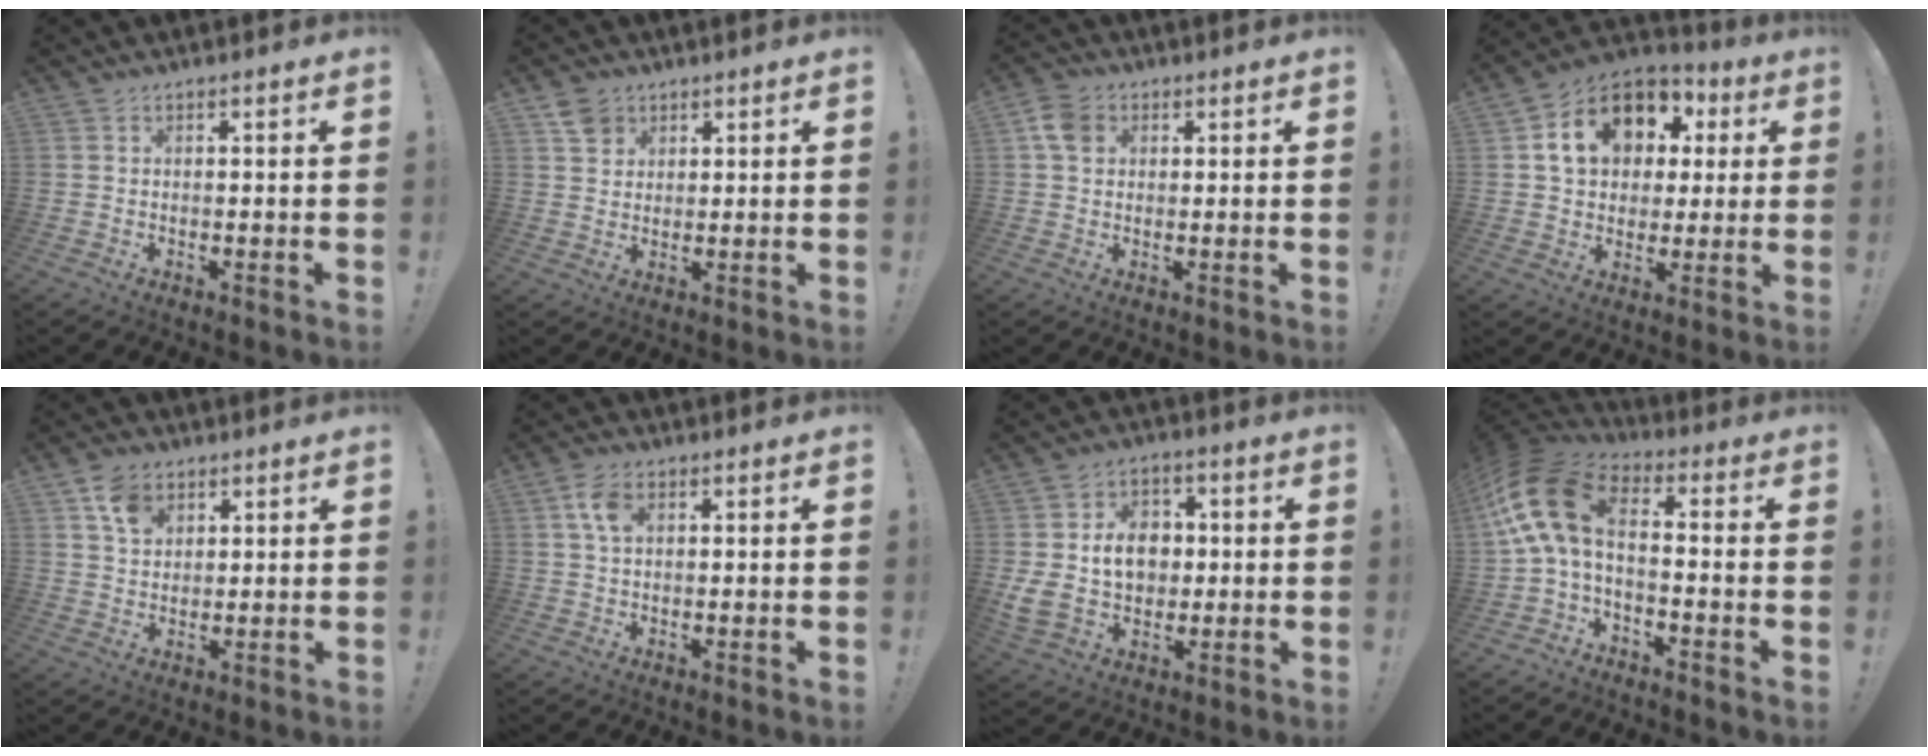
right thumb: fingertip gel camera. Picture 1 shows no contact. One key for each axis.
{"total": 5.2, "fx": 3.3, "fy": 4.0, "fz": 0.9, "tx": -0.011, "ty": -0.014, "tz": 0.062}
{"total": 6.3, "fx": 1.9, "fy": 4.9, "fz": 3.4, "tx": -0.064, "ty": 0.010, "tz": 0.040}
{"total": 16.4, "fx": 5.4, "fy": 12.5, "fz": 9.2, "tx": -0.142, "ty": -0.007, "tz": 0.110}
{"total": 7.2, "fx": 3.9, "fy": 5.2, "fz": 3.1, "tx": -0.052, "ty": -0.008, "tz": 0.074}
{"total": 5.7, "fx": 2.0, "fy": 3.6, "fz": 4.0, "tx": -0.072, "ty": 0.006, "tz": 0.038}
{"total": 13.3, "fx": 1.2, "fy": 10.9, "fz": 7.5, "tx": -0.126, "ty": -0.001, "tz": 0.029}
{"total": 13.5, "fx": 1.6, "fy": 7.7, "fz": 11.0, "tx": -0.222, "ty": 0.009, "tz": 0.037}